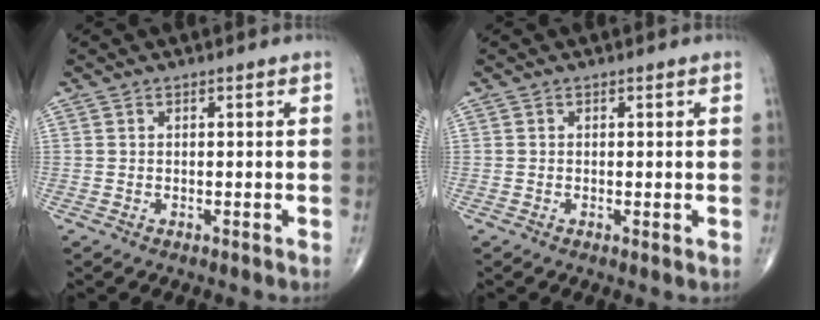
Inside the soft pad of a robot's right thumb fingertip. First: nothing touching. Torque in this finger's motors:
{"motor_torque": [-0.05, -0.10, 0.00, 0.37, -0.01]}